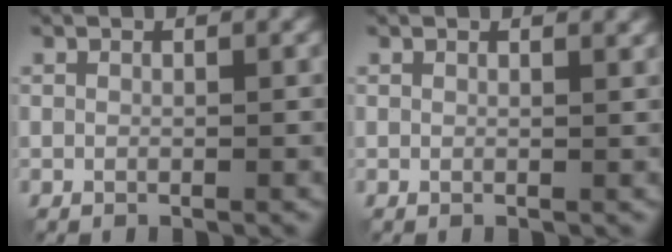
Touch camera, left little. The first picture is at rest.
{"total": 1.3, "force": [1.1, 0.3, 0.5], "torque": [-0.006, 0.001, 0.010]}